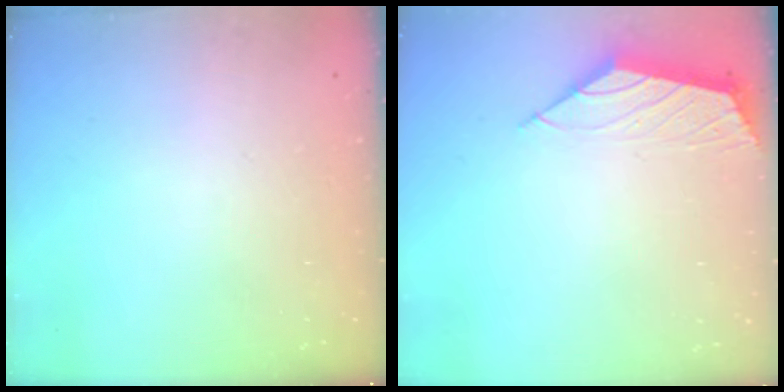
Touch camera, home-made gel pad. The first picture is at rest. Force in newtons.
{"total": 2.2, "press": 2.2, "slide": 0.5}